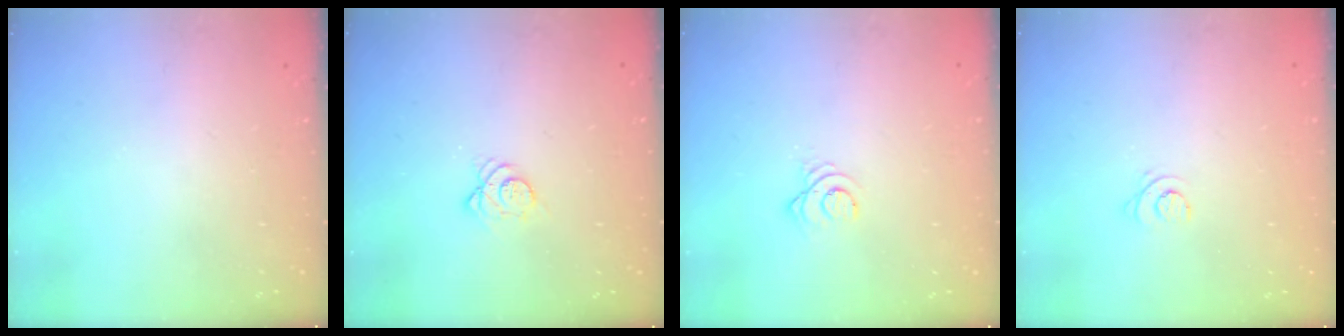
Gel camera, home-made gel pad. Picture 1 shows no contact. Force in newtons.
{"total": 4.6, "press": 4.6, "slide": 0.4}
{"total": 2.2, "press": 2.2, "slide": 0.3}
{"total": 3.2, "press": 3.2, "slide": 0.2}